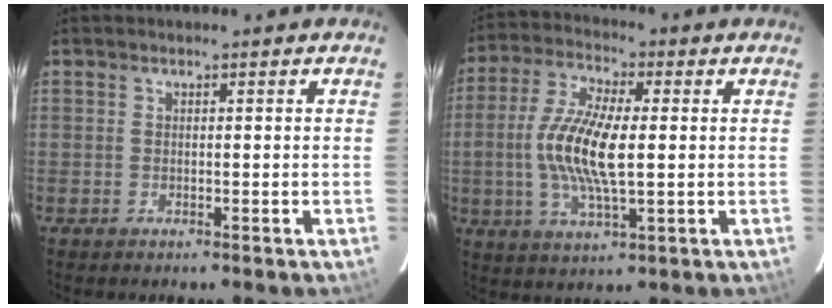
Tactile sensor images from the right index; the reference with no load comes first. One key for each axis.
{"total": 13.0, "fx": -0.2, "fy": 4.2, "fz": 12.3, "tx": -0.254, "ty": 0.004, "tz": -0.006}